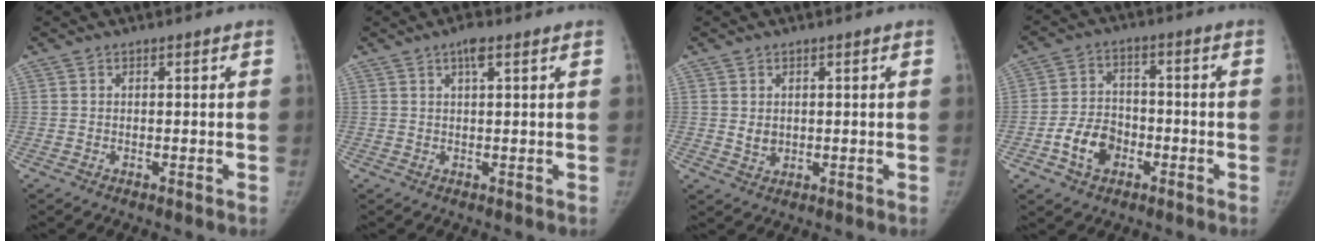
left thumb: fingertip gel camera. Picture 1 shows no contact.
{"total": 2.8, "force": [1.4, 0.3, 2.5], "torque": [-0.046, 0.001, 0.023]}
{"total": 2.5, "force": [0.4, 1.9, 1.6], "torque": [-0.019, -0.006, 0.013]}
{"total": 8.4, "force": [-3.5, 6.1, 4.7], "torque": [-0.066, 0.025, -0.062]}